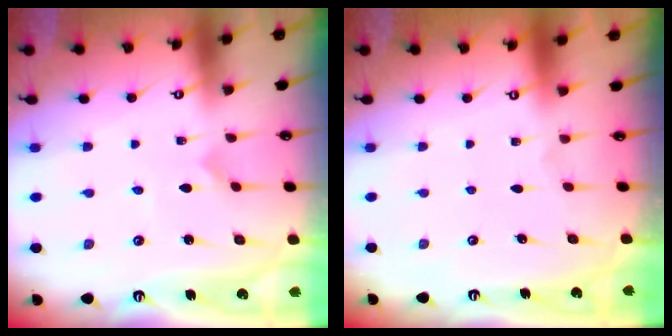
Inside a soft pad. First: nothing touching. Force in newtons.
{"total": 0.0}